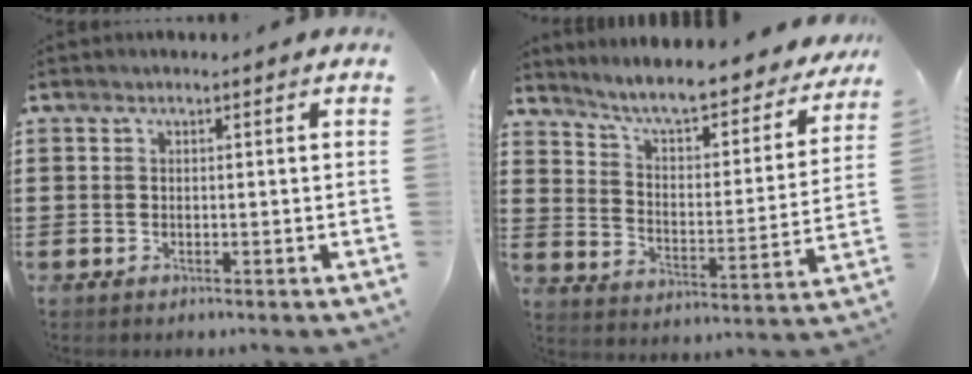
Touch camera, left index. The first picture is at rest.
{"total": 6.5, "force": [5.9, 0.3, 2.6], "torque": [-0.076, -0.045, 0.096]}